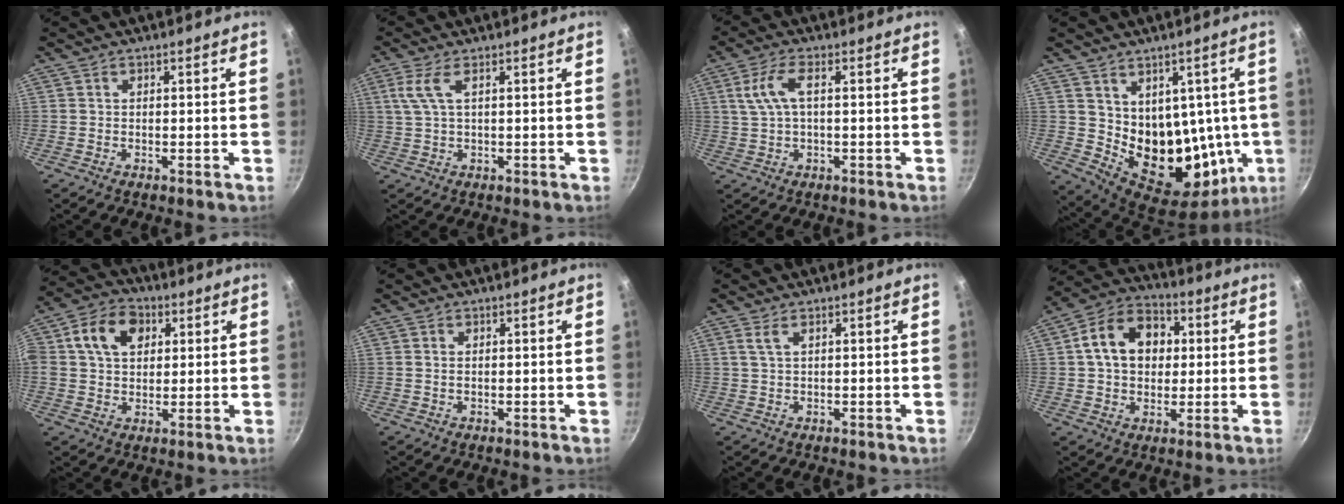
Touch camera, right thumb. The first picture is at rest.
{"total": 4.3, "force": [1.3, 1.2, 3.9], "torque": [-0.097, 0.005, 0.030]}
{"total": 6.0, "force": [0.9, 2.2, 5.5], "torque": [-0.127, 0.012, 0.018]}
{"total": 17.2, "force": [2.9, 12.2, 11.7], "torque": [-0.123, -0.041, 0.071]}
{"total": 11.0, "force": [3.2, 8.1, 6.7], "torque": [-0.101, 0.010, 0.036]}
{"total": 0.7, "force": [0.1, 0.3, 0.6], "torque": [-0.011, 0.000, 0.001]}
{"total": 1.9, "force": [0.9, 0.7, 1.6], "torque": [-0.033, -0.001, 0.019]}
{"total": 13.8, "force": [2.4, 10.4, 8.7], "torque": [-0.117, 0.022, 0.024]}